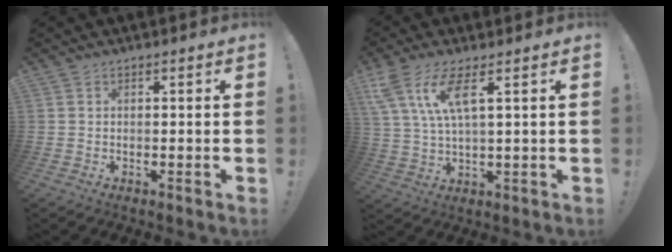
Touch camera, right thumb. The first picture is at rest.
{"total": 10.2, "force": [4.9, 2.9, 8.4], "torque": [-0.167, -0.013, 0.089]}